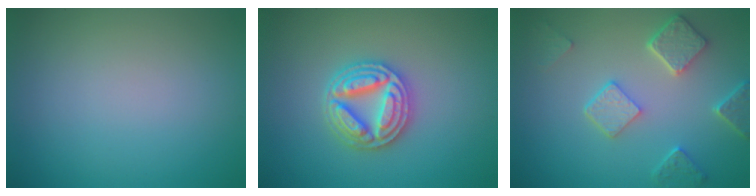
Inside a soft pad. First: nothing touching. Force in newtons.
{"total": 5.0, "press": 5.0, "slide": 0.8}
{"total": 4.6, "press": 3.6, "slide": 2.8}